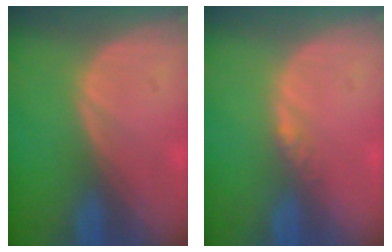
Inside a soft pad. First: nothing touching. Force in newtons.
{"total": 1.4, "press": 1.1, "slide": 0.8}